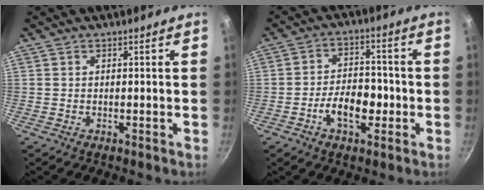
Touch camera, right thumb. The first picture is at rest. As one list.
[{"total": 8.6, "force": [-2.7, 5.0, 6.4], "torque": [-0.082, 0.025, -0.048]}]